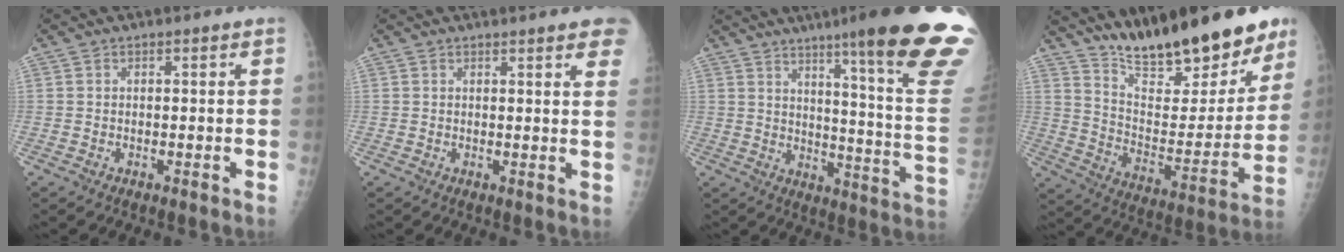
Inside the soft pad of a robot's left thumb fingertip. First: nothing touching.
{"total": 8.2, "force": [5.9, 1.5, 5.5], "torque": [-0.049, -0.011, 0.055]}
{"total": 25.2, "force": [16.3, 1.1, 19.1], "torque": [-0.220, -0.096, 0.220]}
{"total": 24.3, "force": [18.8, 7.3, 13.5], "torque": [-0.166, -0.098, 0.299]}